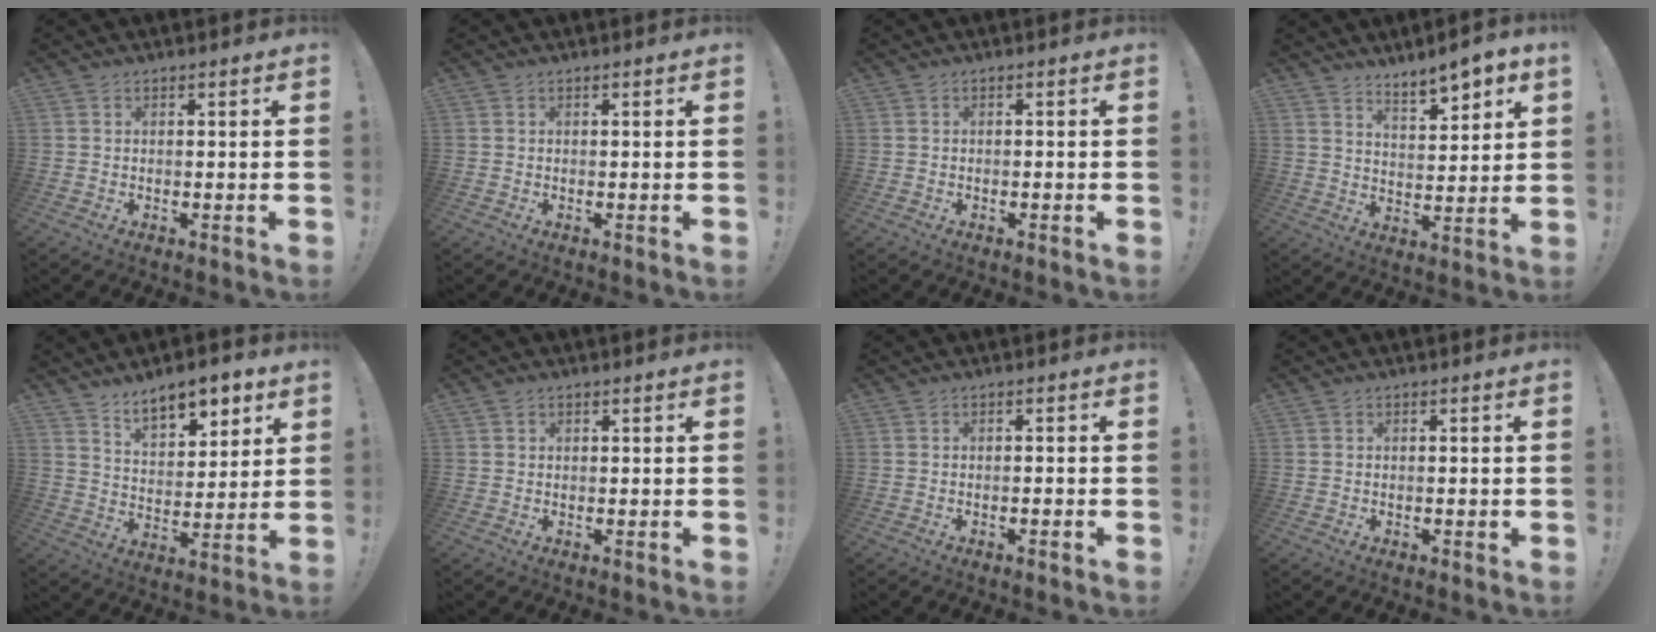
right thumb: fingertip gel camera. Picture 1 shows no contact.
{"total": 0.0}
{"total": 0.7, "force": [-0.7, 0.2, 0.2], "torque": [-0.008, 0.003, -0.010]}
{"total": 7.3, "force": [6.2, 1.6, 3.6], "torque": [-0.050, -0.048, 0.107]}
{"total": 11.0, "force": [8.1, 5.0, 5.5], "torque": [-0.084, -0.049, 0.149]}
{"total": 0.8, "force": [0.5, 0.7, 0.0], "torque": [0.000, 0.001, 0.010]}
{"total": 1.2, "force": [-0.7, 0.0, 0.9], "torque": [-0.020, 0.004, -0.011]}
{"total": 0.9, "force": [-0.5, 0.0, 0.7], "torque": [-0.009, -0.001, -0.009]}